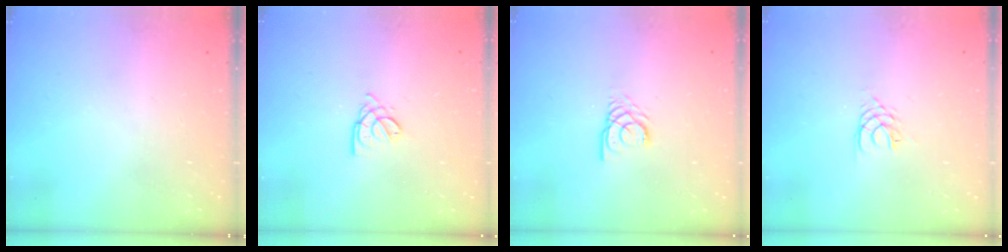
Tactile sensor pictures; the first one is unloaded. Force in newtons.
{"total": 3.0, "press": 2.9, "slide": 0.5}
{"total": 2.7, "press": 2.7, "slide": 0.2}
{"total": 3.2, "press": 3.2, "slide": 0.4}